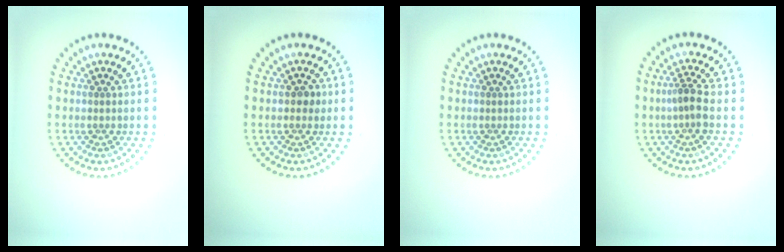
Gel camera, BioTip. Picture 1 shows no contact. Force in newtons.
{"total": 1.1, "press": 1.1, "slide": 0.1}
{"total": 0.0}
{"total": 2.2, "press": 1.7, "slide": 1.4}